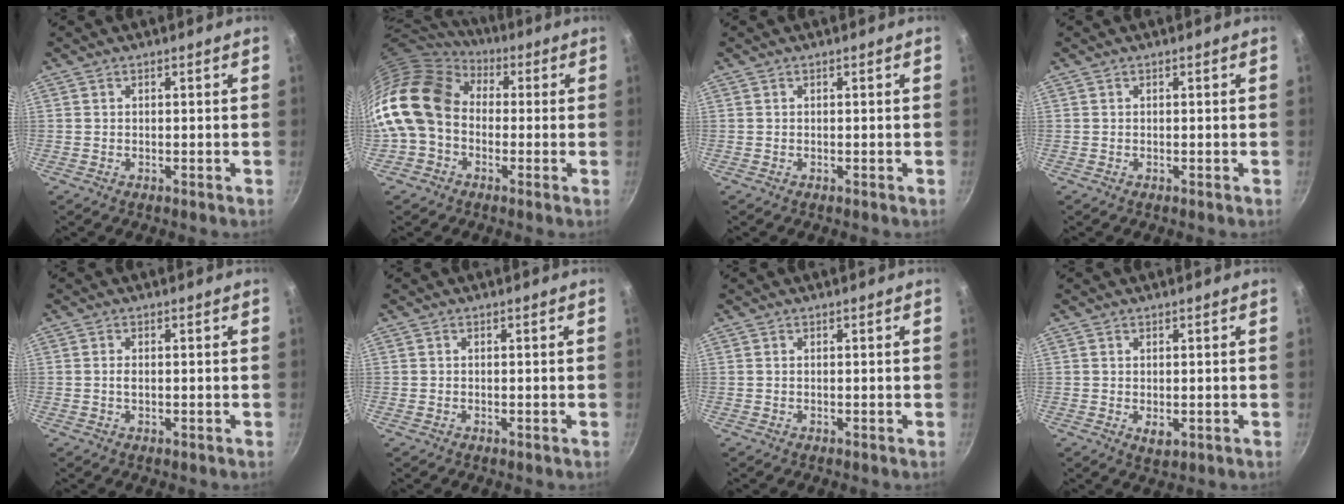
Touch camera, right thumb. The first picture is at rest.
{"total": 16.8, "force": [0.1, 13.0, 10.5], "torque": [-0.188, 0.036, -0.017]}
{"total": 0.0}
{"total": 0.0}
{"total": 1.8, "force": [0.0, 1.0, 1.5], "torque": [-0.030, 0.002, -0.001]}
{"total": 0.0}
{"total": 0.0}
{"total": 2.3, "force": [-0.2, 1.4, 1.8], "torque": [-0.028, -0.008, -0.001]}